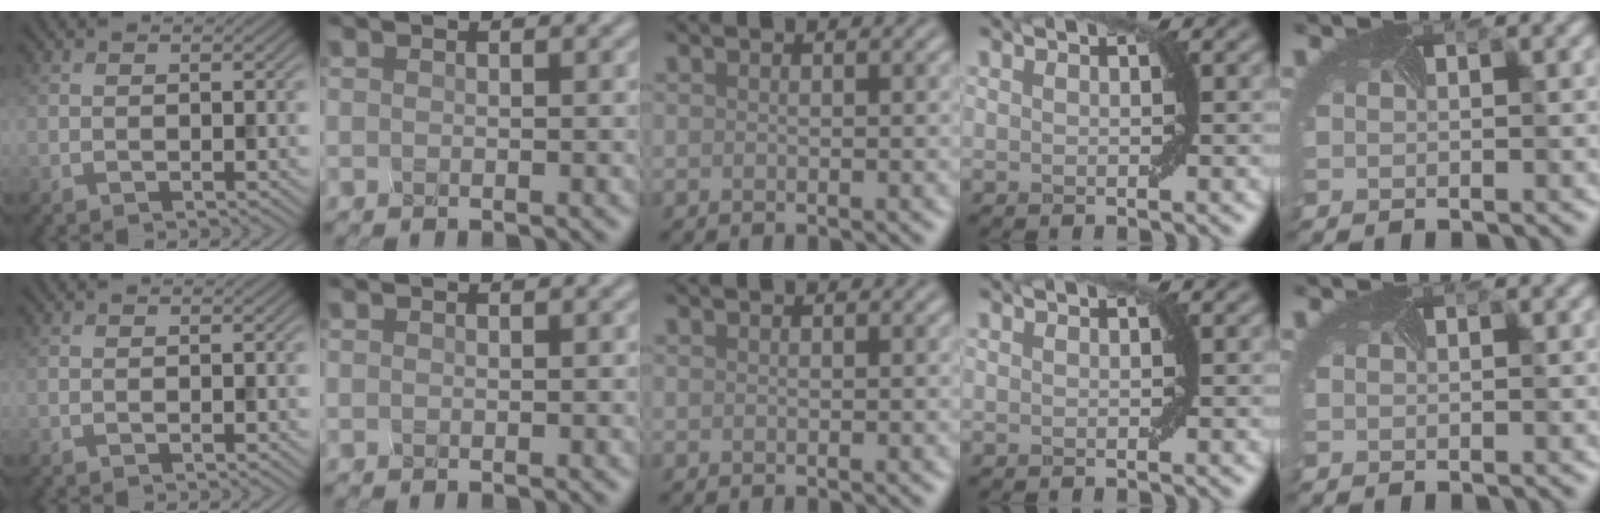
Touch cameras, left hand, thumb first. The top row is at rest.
{}